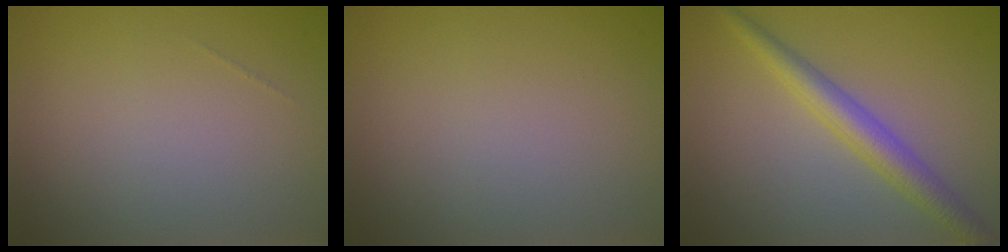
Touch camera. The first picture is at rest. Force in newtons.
{"total": 0.0}
{"total": 3.6, "press": 3.6, "slide": 0.0}